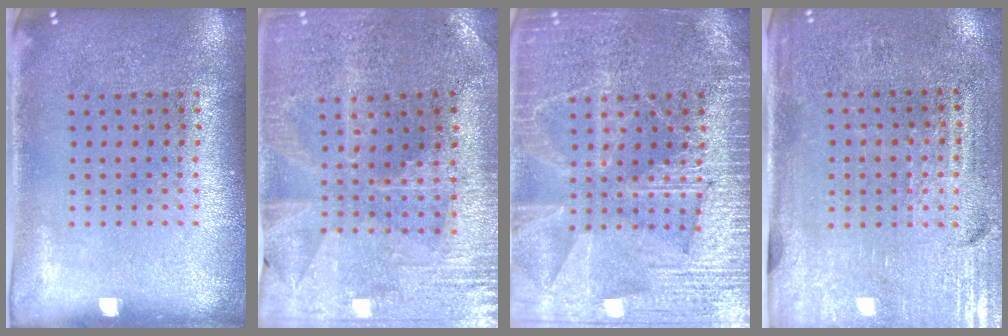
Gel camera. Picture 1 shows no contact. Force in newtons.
{"total": 1.0, "press": 1.0, "slide": 0.3}
{"total": 6.1, "press": 6.0, "slide": 0.8}
{"total": 3.4, "press": 3.1, "slide": 1.4}